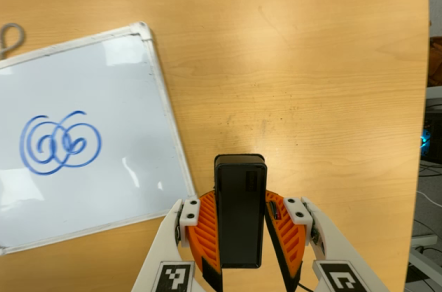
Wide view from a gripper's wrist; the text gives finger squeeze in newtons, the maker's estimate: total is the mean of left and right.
{"total": 5.0, "left": 4.3, "right": 5.6}